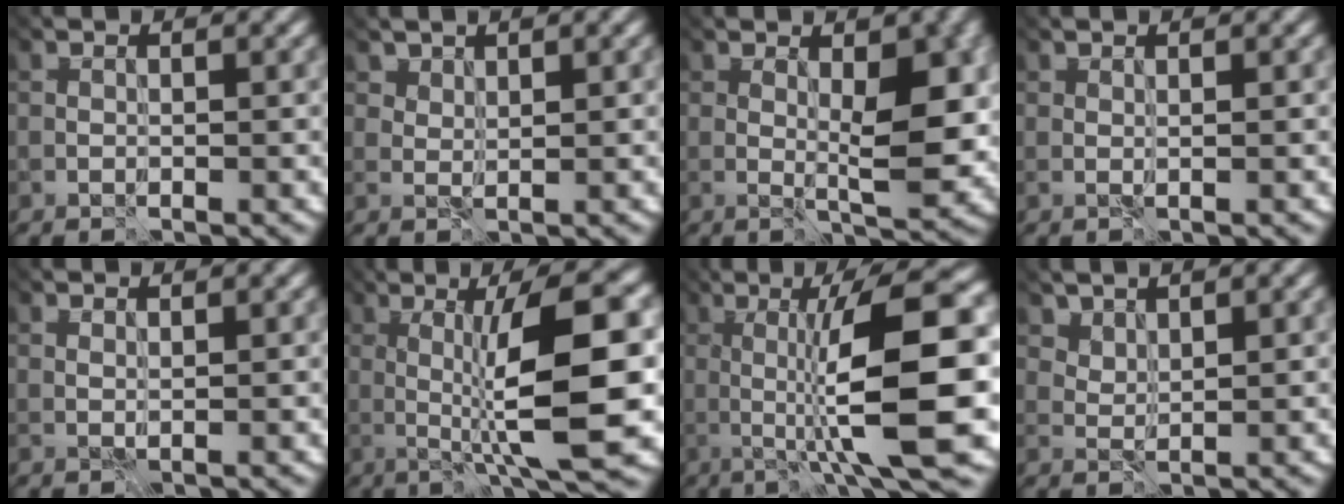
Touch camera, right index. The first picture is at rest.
{"total": 2.4, "force": [2.2, 1.0, 0.5], "torque": [-0.020, -0.011, 0.058]}
{"total": 5.2, "force": [-0.4, 1.5, 4.9], "torque": [-0.065, 0.001, 0.008]}
{"total": 1.1, "force": [1.0, 0.3, 0.4], "torque": [-0.003, 0.005, 0.010]}
{"total": 2.1, "force": [1.6, 0.8, 1.0], "torque": [-0.019, 0.018, 0.023]}
{"total": 9.3, "force": [-1.7, 0.5, 9.1], "torque": [-0.123, 0.010, -0.013]}
{"total": 11.0, "force": [-1.6, 1.2, 10.9], "torque": [-0.142, 0.009, -0.011]}
{"total": 3.7, "force": [3.2, 1.4, 1.1], "torque": [-0.038, -0.006, 0.080]}